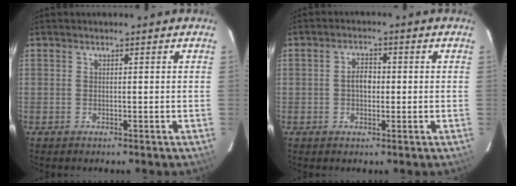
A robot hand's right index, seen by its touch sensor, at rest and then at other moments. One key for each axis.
{"total": 2.7, "fx": -0.1, "fy": 1.8, "fz": 2.0, "tx": -0.035, "ty": 0.008, "tz": -0.002}